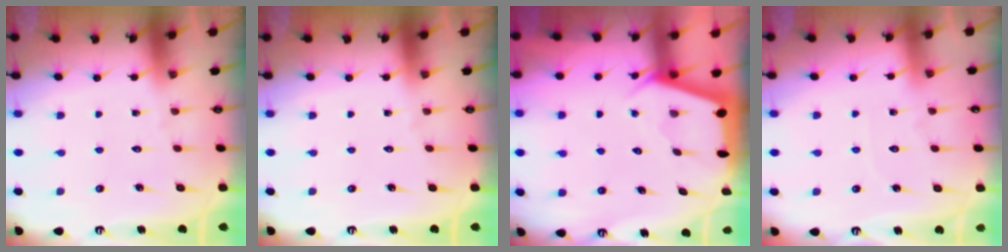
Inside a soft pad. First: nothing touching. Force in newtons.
{"total": 0.0}
{"total": 2.4, "press": 2.4, "slide": 0.3}
{"total": 3.0, "press": 2.9, "slide": 0.4}